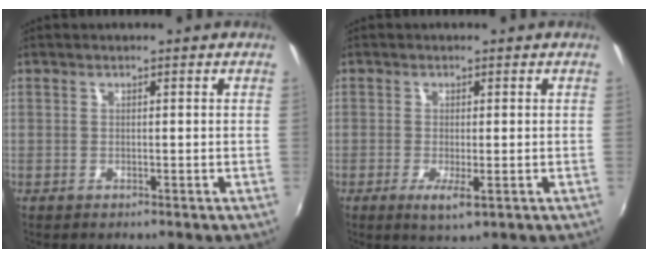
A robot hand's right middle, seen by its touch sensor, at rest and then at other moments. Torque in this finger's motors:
{"motor_torque": [-0.44, -0.88, 0.04, 0.01]}